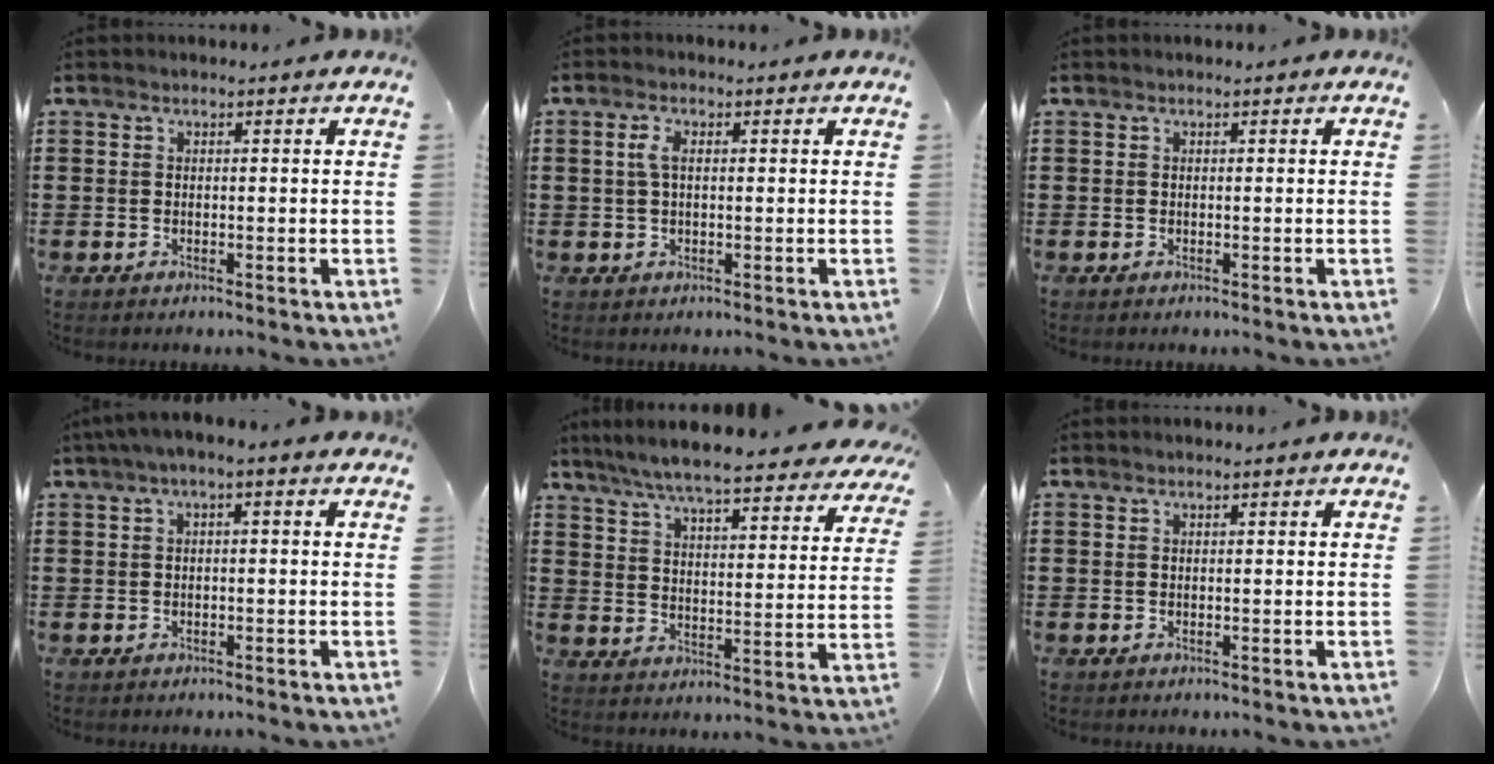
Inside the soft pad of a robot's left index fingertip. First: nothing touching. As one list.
[{"total": 2.6, "force": [0.4, 1.1, 2.4], "torque": [-0.058, 0.004, 0.003]}, {"total": 0.0}, {"total": 1.7, "force": [-0.7, 0.3, 1.5], "torque": [-0.023, -0.001, -0.014]}, {"total": 7.4, "force": [6.8, -0.2, 2.9], "torque": [-0.086, -0.044, 0.118]}, {"total": 0.0}]